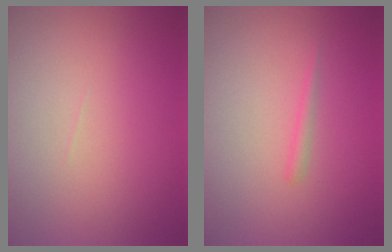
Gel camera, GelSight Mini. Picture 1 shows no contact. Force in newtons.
{"total": 0.7, "press": 0.7, "slide": 0.1}